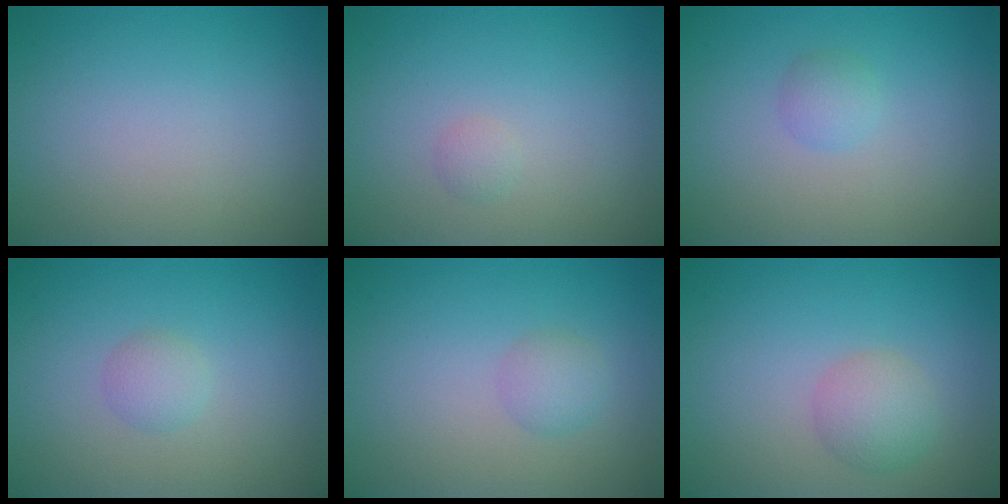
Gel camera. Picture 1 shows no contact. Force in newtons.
{"total": 0.7, "press": 0.7, "slide": 0.0}
{"total": 1.2, "press": 1.2, "slide": 0.1}
{"total": 1.4, "press": 1.4, "slide": 0.1}
{"total": 1.6, "press": 1.6, "slide": 0.1}
{"total": 2.5, "press": 2.5, "slide": 0.1}